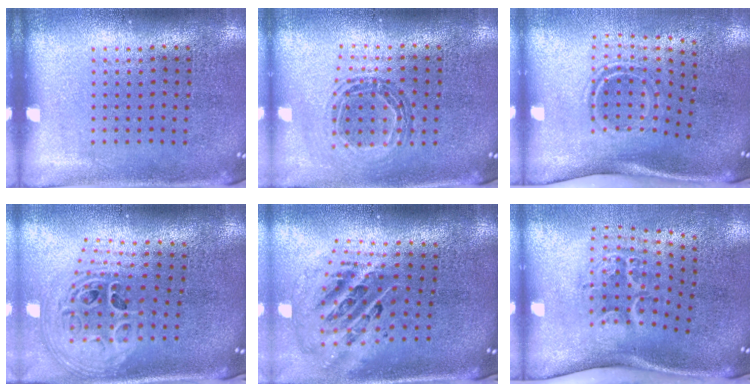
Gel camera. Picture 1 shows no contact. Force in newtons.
{"total": 0.9, "press": 0.9, "slide": 0.1}
{"total": 1.9, "press": 1.1, "slide": 1.5}
{"total": 2.9, "press": 2.0, "slide": 2.1}
{"total": 2.9, "press": 1.9, "slide": 2.1}
{"total": 2.2, "press": 1.3, "slide": 1.8}